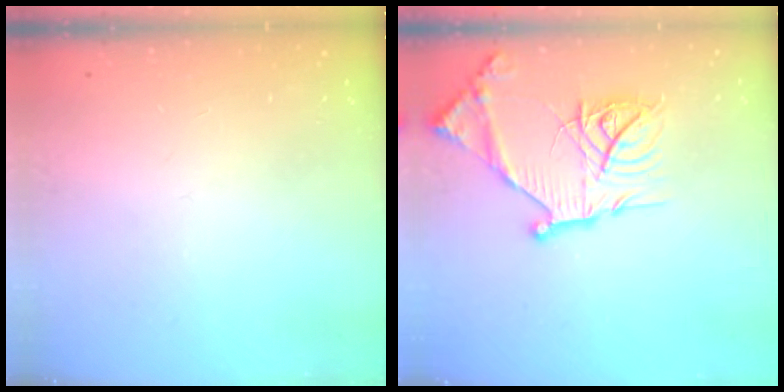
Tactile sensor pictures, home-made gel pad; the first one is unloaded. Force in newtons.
{"total": 20.2, "press": 20.1, "slide": 1.9}